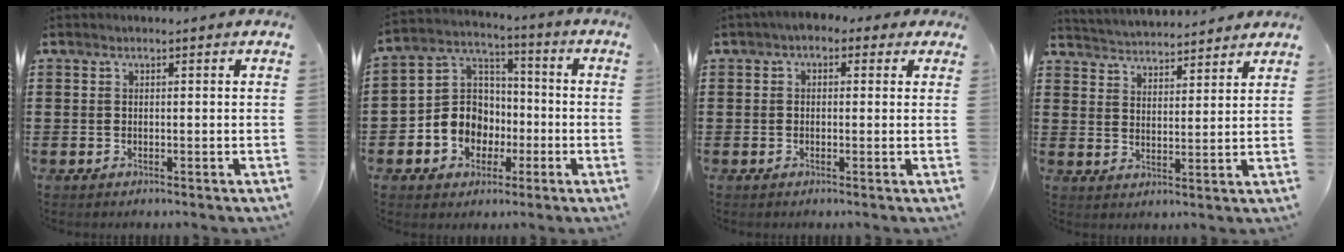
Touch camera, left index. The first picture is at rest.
{"total": 8.4, "force": [-2.7, 7.6, 2.3], "torque": [-0.079, 0.019, -0.052]}
{"total": 1.8, "force": [-0.1, 1.5, 1.0], "torque": [-0.023, 0.011, -0.004]}
{"total": 3.8, "force": [3.8, -0.1, -0.3], "torque": [-0.011, -0.023, 0.066]}